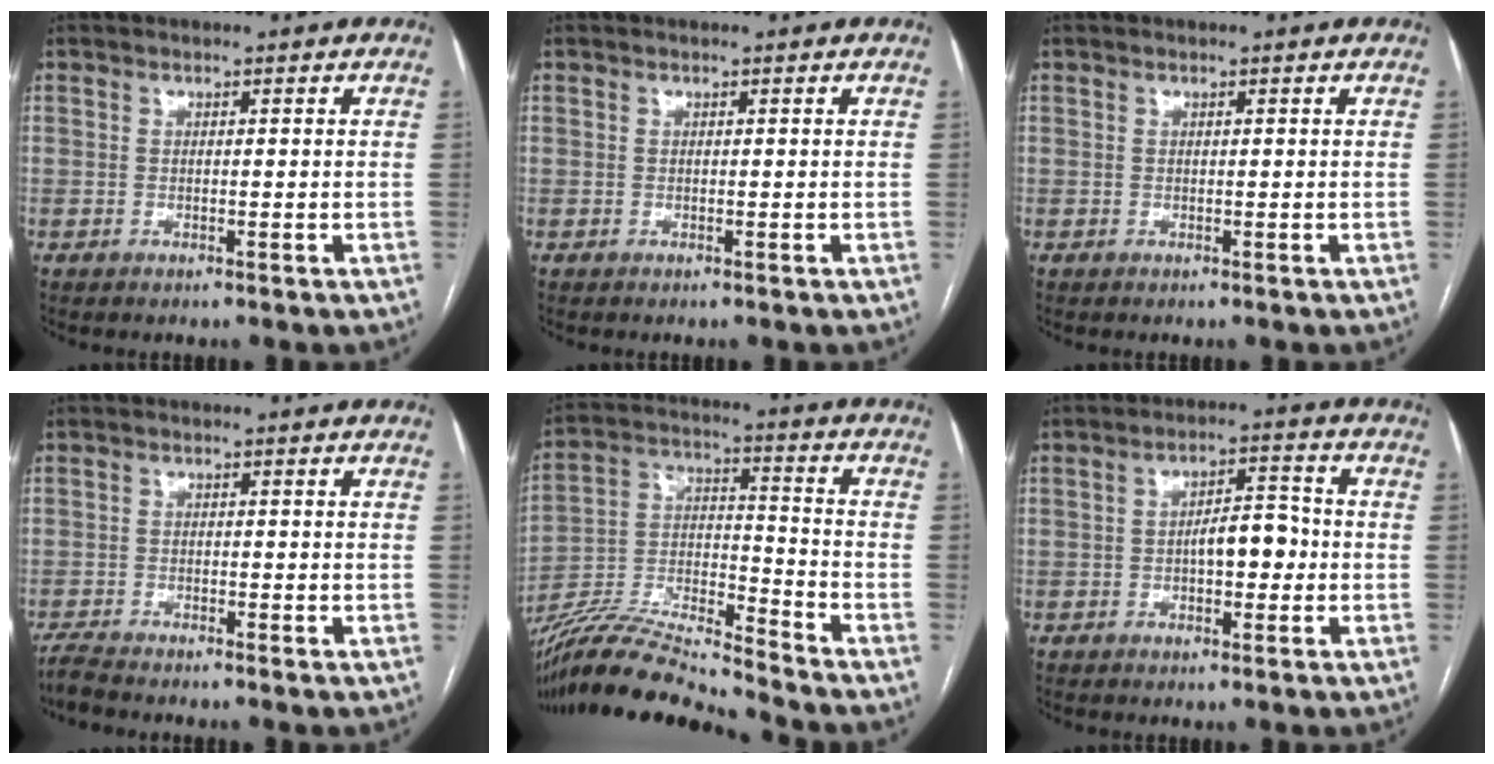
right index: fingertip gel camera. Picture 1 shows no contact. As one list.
[{"total": 0.0}, {"total": 0.0}, {"total": 2.1, "force": [-2.1, -0.2, 0.3], "torque": [-0.014, -0.013, -0.042]}, {"total": 15.0, "force": [-14.3, -0.2, 4.6], "torque": [-0.086, 0.016, -0.269]}, {"total": 5.6, "force": [-0.9, 2.3, 5.1], "torque": [-0.080, 0.017, -0.014]}]